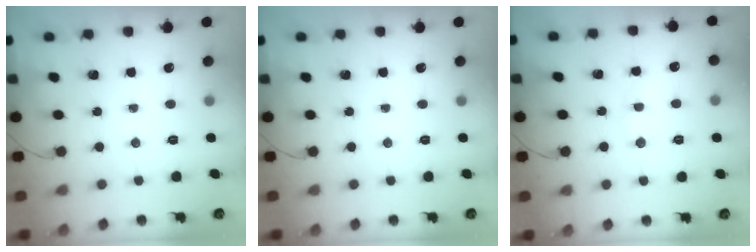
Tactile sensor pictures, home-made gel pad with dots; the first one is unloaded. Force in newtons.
{"total": 0.0}
{"total": 6.1, "press": 6.0, "slide": 1.1}